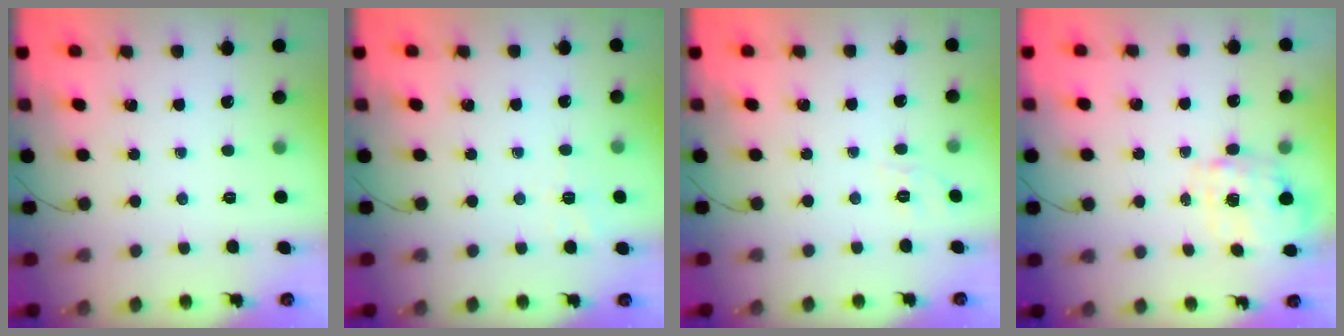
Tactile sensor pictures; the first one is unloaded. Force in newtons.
{"total": 1.9, "press": 0.5, "slide": 1.9}
{"total": 4.0, "press": 3.5, "slide": 1.9}
{"total": 4.0, "press": 3.9, "slide": 0.8}